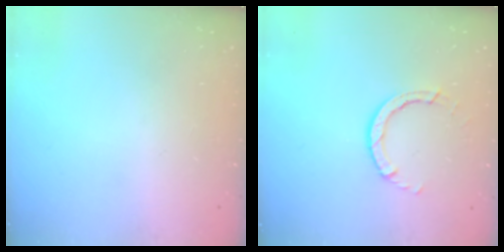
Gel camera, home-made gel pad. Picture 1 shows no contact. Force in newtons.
{"total": 3.7, "press": 3.7, "slide": 0.4}